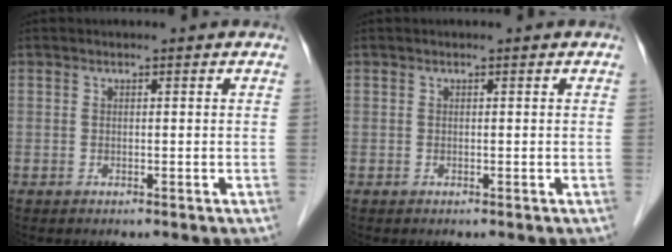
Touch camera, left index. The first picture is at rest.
{"total": 0.0}